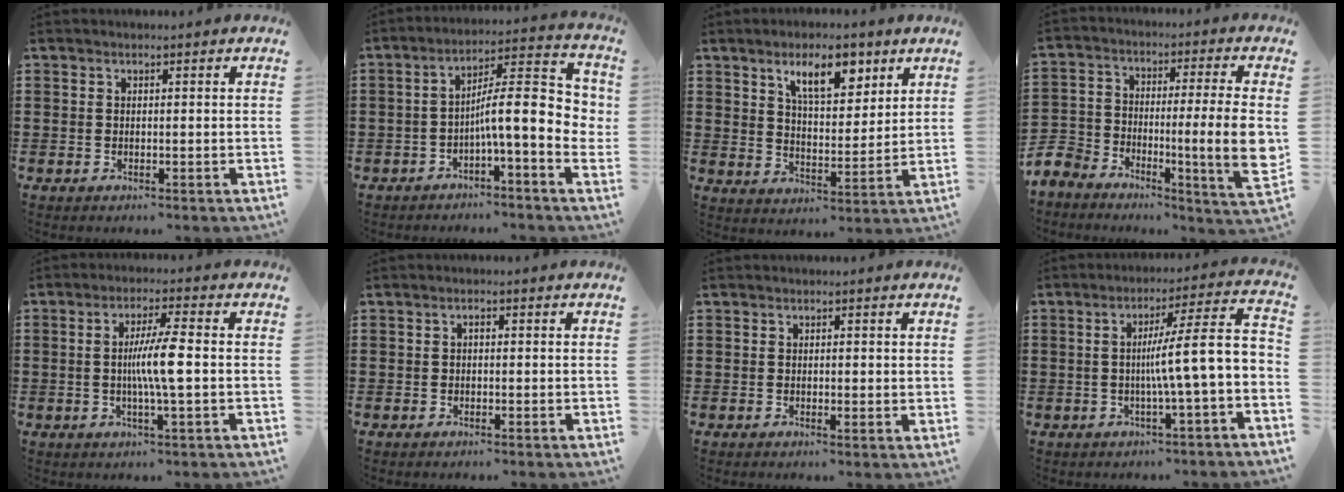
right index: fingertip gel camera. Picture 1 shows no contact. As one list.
[{"total": 10.6, "force": [-0.6, 2.4, 10.3], "torque": [-0.165, -0.015, -0.014]}, {"total": 8.6, "force": [5.3, 3.4, 5.9], "torque": [-0.099, -0.006, 0.089]}, {"total": 11.6, "force": [-4.2, 3.1, 10.3], "torque": [-0.192, -0.007, -0.079]}, {"total": 6.6, "force": [-0.3, 0.2, 6.6], "torque": [-0.124, -0.007, -0.014]}, {"total": 0.8, "force": [-0.2, 0.4, 0.6], "torque": [-0.013, -0.001, -0.004]}, {"total": 0.7, "force": [0.2, 0.2, 0.6], "torque": [-0.012, 0.002, 0.004]}, {"total": 9.2, "force": [-0.8, 0.3, 9.1], "torque": [-0.150, -0.020, -0.023]}]